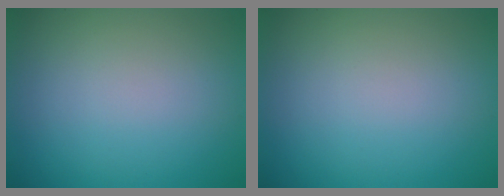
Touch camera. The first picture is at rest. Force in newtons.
{"total": 0.0}